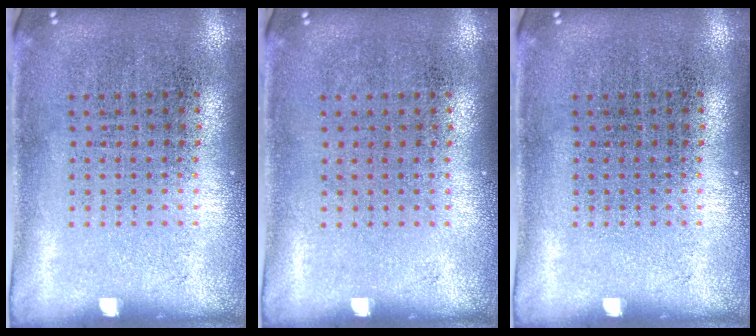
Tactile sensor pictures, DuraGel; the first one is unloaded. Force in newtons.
{"total": 0.0}
{"total": 0.0}